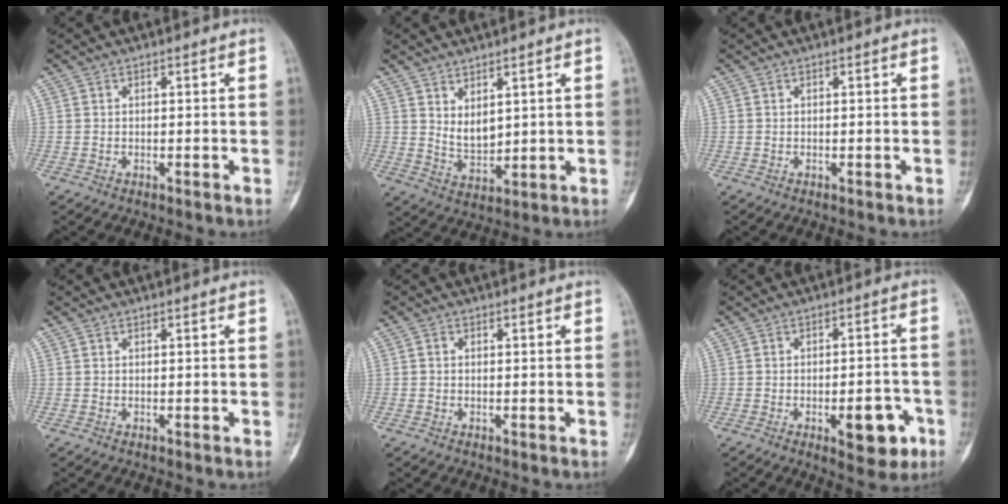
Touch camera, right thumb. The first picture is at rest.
{"total": 4.9, "force": [2.3, 2.6, 3.5], "torque": [-0.054, -0.030, 0.053]}
{"total": 0.0}
{"total": 0.0}
{"total": 0.7, "force": [-0.1, 0.6, 0.4], "torque": [-0.003, 0.002, -0.006]}
{"total": 8.8, "force": [-3.5, 3.7, 7.1], "torque": [-0.074, 0.018, -0.040]}